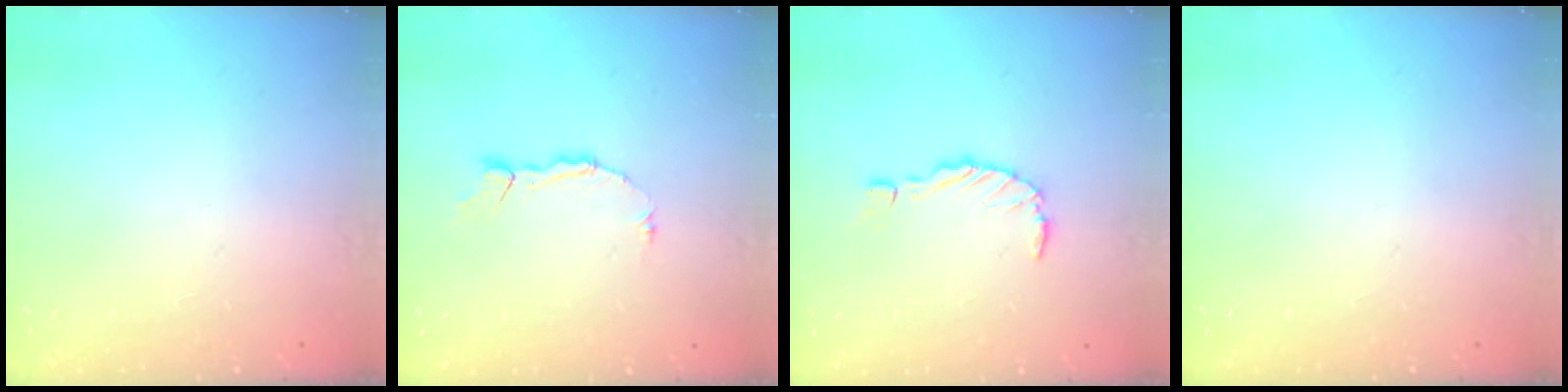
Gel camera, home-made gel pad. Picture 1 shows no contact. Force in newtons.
{"total": 3.6, "press": 3.6, "slide": 0.2}
{"total": 0.0}
{"total": 0.0}